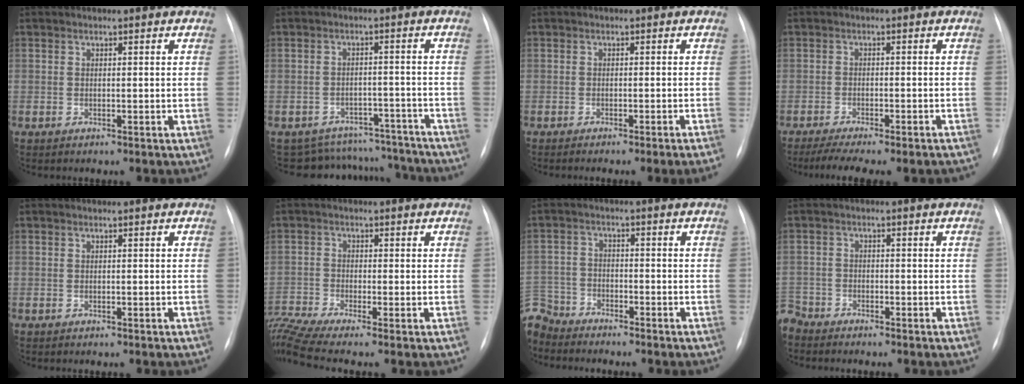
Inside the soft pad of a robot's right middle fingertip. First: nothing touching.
{"total": 11.3, "force": [-10.7, 3.6, -0.7], "torque": [0.017, 0.038, -0.129]}
{"total": 4.2, "force": [-3.2, -1.2, 2.5], "torque": [-0.020, -0.001, -0.042]}
{"total": 10.6, "force": [-9.0, 1.2, 5.5], "torque": [-0.067, -0.001, -0.125]}
{"total": 0.0}
{"total": 6.6, "force": [-5.4, -0.9, 3.7], "torque": [-0.086, -0.002, -0.104]}
{"total": 7.0, "force": [-6.7, 2.1, 0.1], "torque": [-0.001, 0.000, -0.130]}
{"total": 3.6, "force": [-3.5, 0.9, -0.1], "torque": [0.010, -0.009, -0.067]}